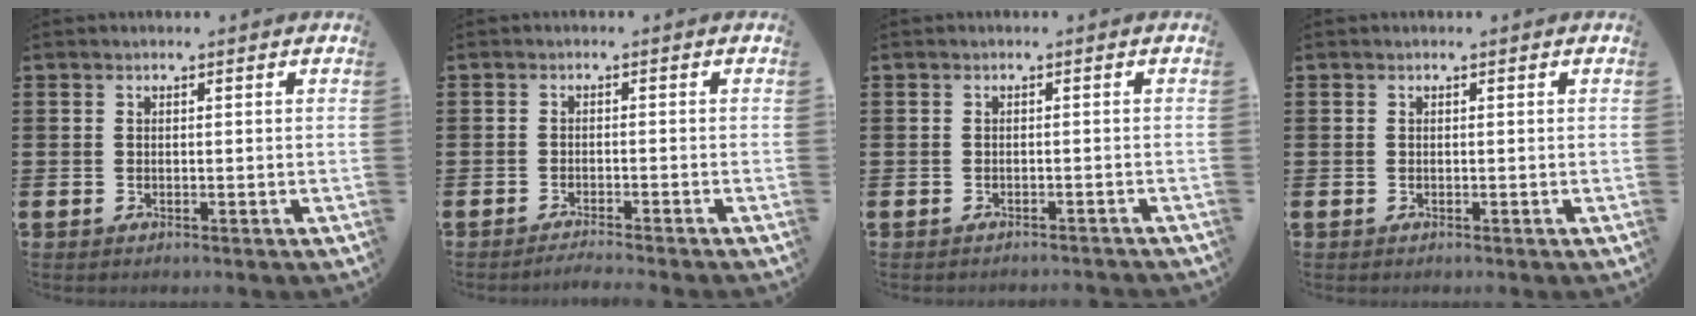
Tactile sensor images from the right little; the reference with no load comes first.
{"total": 1.3, "force": [-1.2, -0.2, 0.3], "torque": [-0.004, -0.001, -0.024]}
{"total": 0.8, "force": [-0.8, -0.1, 0.0], "torque": [-0.001, 0.000, -0.016]}
{"total": 0.0}